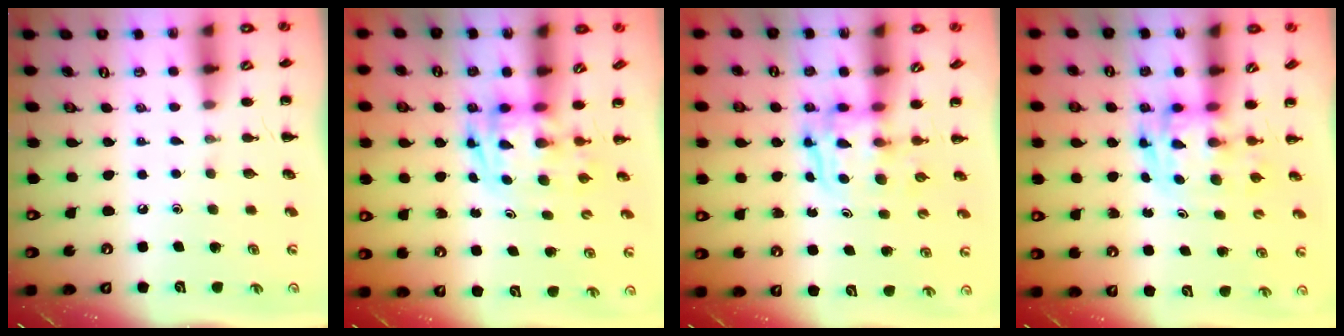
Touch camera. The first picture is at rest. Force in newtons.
{"total": 2.8, "press": 2.7, "slide": 0.5}
{"total": 3.4, "press": 3.4, "slide": 0.3}
{"total": 3.5, "press": 3.4, "slide": 0.6}